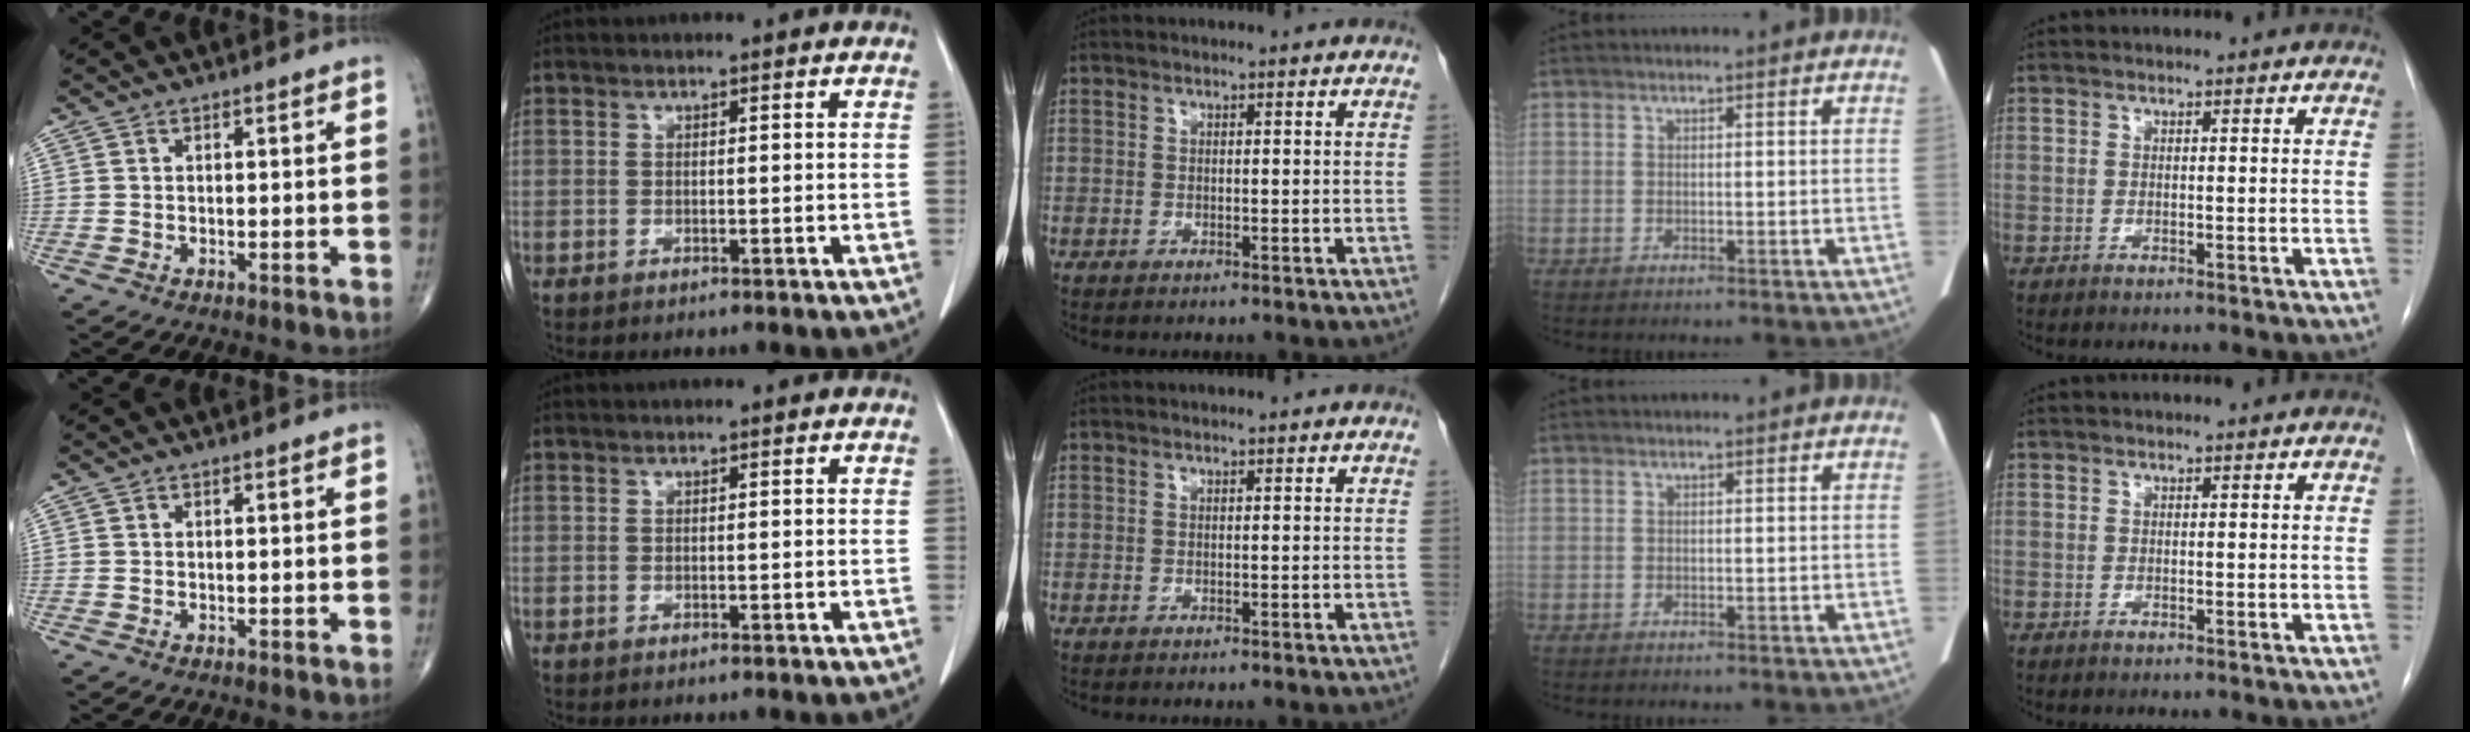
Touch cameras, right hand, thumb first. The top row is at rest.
{}